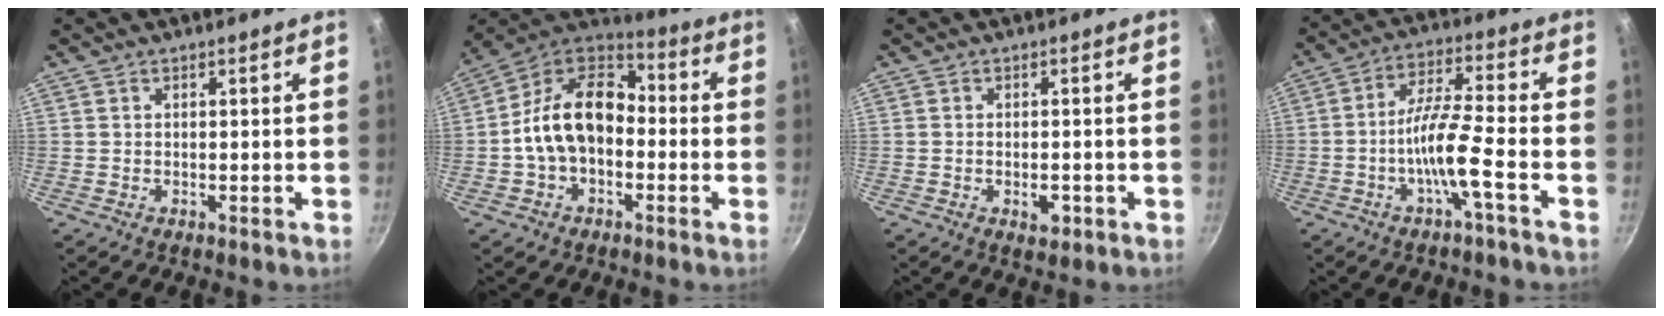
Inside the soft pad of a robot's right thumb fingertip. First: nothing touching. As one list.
[{"total": 16.1, "force": [-1.8, 10.9, 11.7], "torque": [-0.174, 0.053, -0.051]}, {"total": 2.8, "force": [-1.0, 1.6, 2.1], "torque": [-0.025, 0.006, -0.013]}, {"total": 9.0, "force": [-3.6, 1.0, 8.2], "torque": [-0.159, 0.037, -0.072]}]